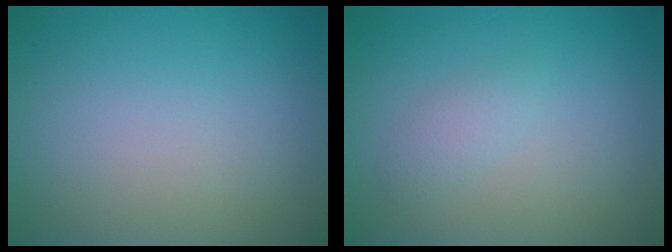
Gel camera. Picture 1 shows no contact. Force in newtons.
{"total": 1.3, "press": 1.3, "slide": 0.1}